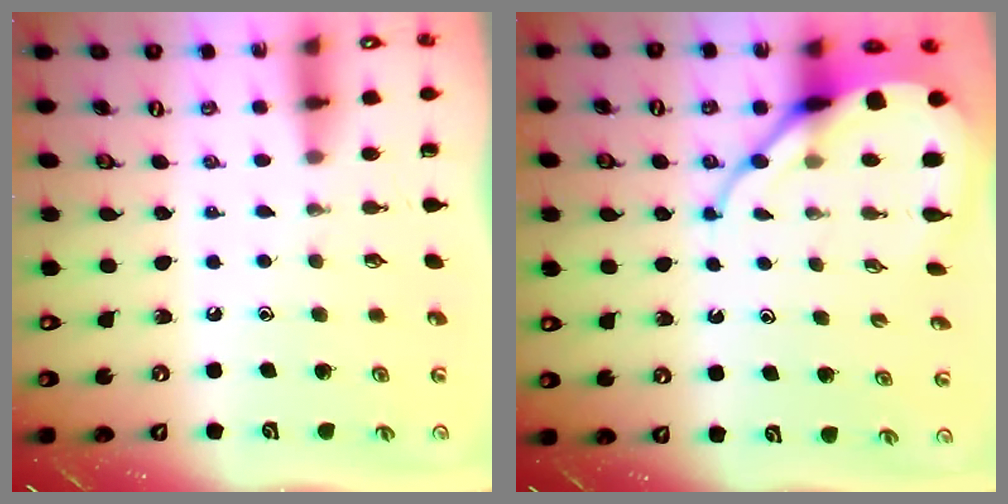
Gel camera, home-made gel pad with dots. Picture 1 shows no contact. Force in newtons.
{"total": 10.3, "press": 10.2, "slide": 1.0}